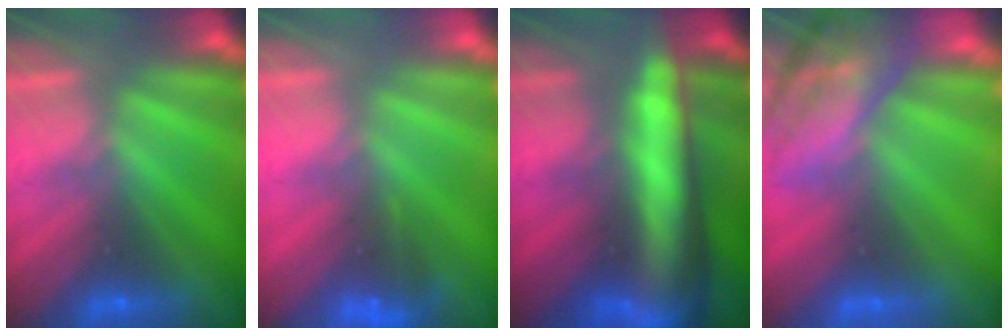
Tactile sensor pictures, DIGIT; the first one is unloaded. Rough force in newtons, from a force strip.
{"total": 4.5}
{"total": 9.4}
{"total": 7.4}